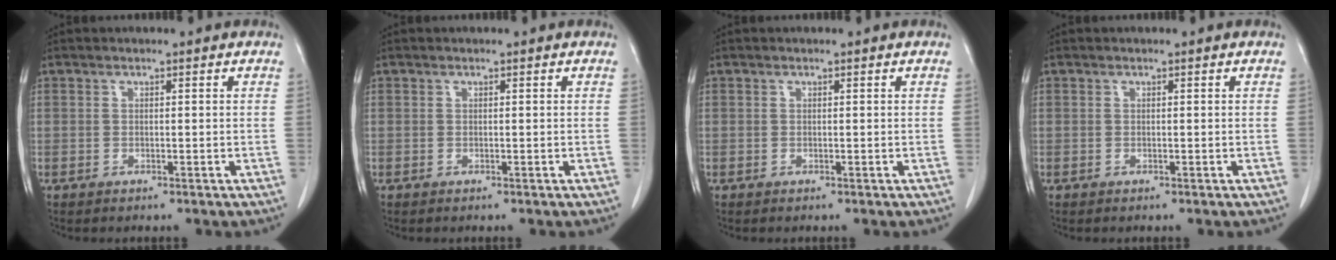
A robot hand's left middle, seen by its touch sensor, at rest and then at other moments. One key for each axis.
{"total": 0.0}
{"total": 0.0}
{"total": 0.0}